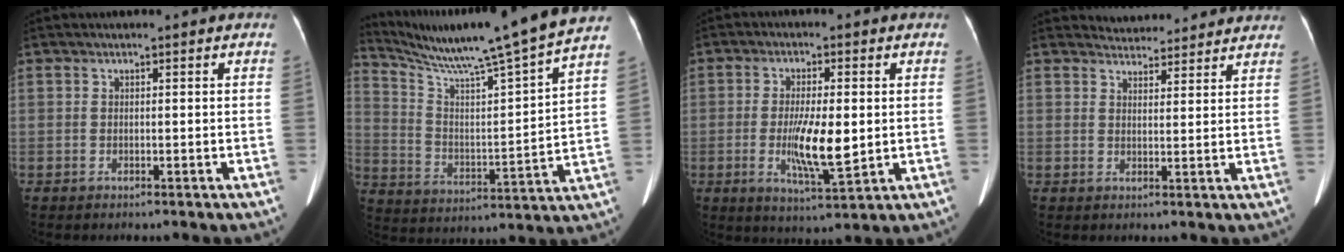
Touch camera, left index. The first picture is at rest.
{"total": 22.0, "force": [18.7, -1.7, 11.4], "torque": [-0.204, -0.030, 0.282]}
{"total": 8.4, "force": [-0.8, 1.7, 8.2], "torque": [-0.155, -0.019, -0.012]}
{"total": 8.0, "force": [7.7, 1.9, 0.7], "torque": [0.001, 0.017, 0.087]}